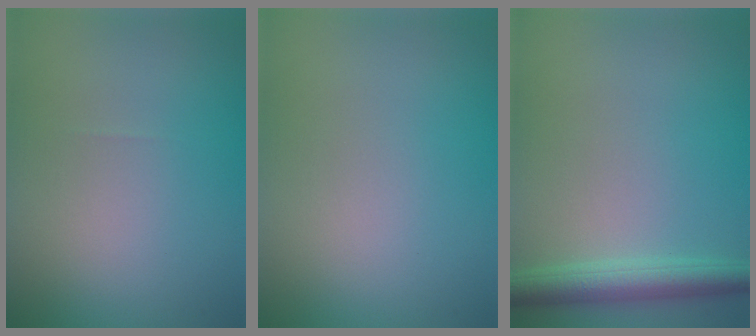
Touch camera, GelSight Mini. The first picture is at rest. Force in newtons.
{"total": 0.0}
{"total": 3.6, "press": 3.6, "slide": 0.1}